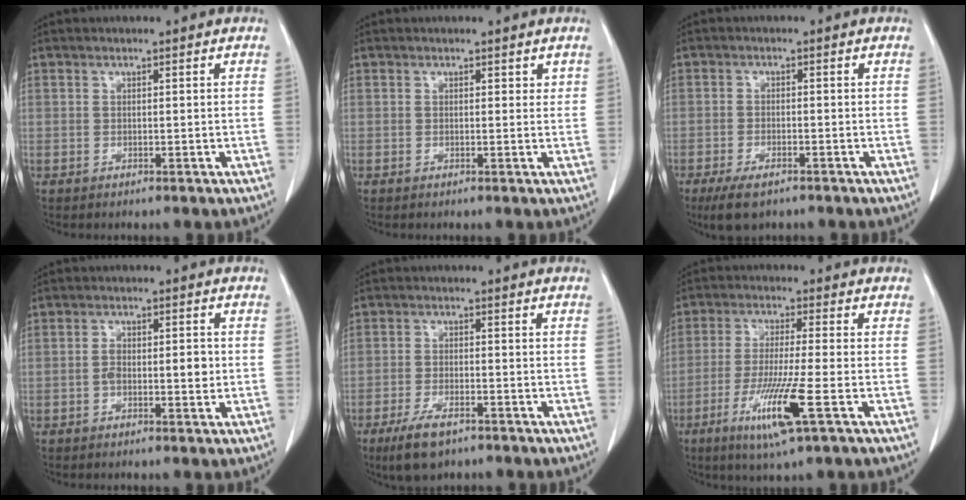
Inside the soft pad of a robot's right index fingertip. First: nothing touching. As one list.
[{"total": 1.1, "force": [0.7, 0.7, 0.2], "torque": [0.011, 0.000, 0.005]}, {"total": 5.2, "force": [-3.7, 1.9, 3.1], "torque": [-0.059, -0.007, -0.061]}, {"total": 4.2, "force": [-0.5, 1.8, 3.8], "torque": [-0.067, 0.008, -0.008]}, {"total": 6.3, "force": [-4.2, 2.1, 4.1], "torque": [-0.084, -0.009, -0.071]}, {"total": 10.1, "force": [-4.2, -0.3, 9.2], "torque": [-0.180, -0.026, -0.079]}]